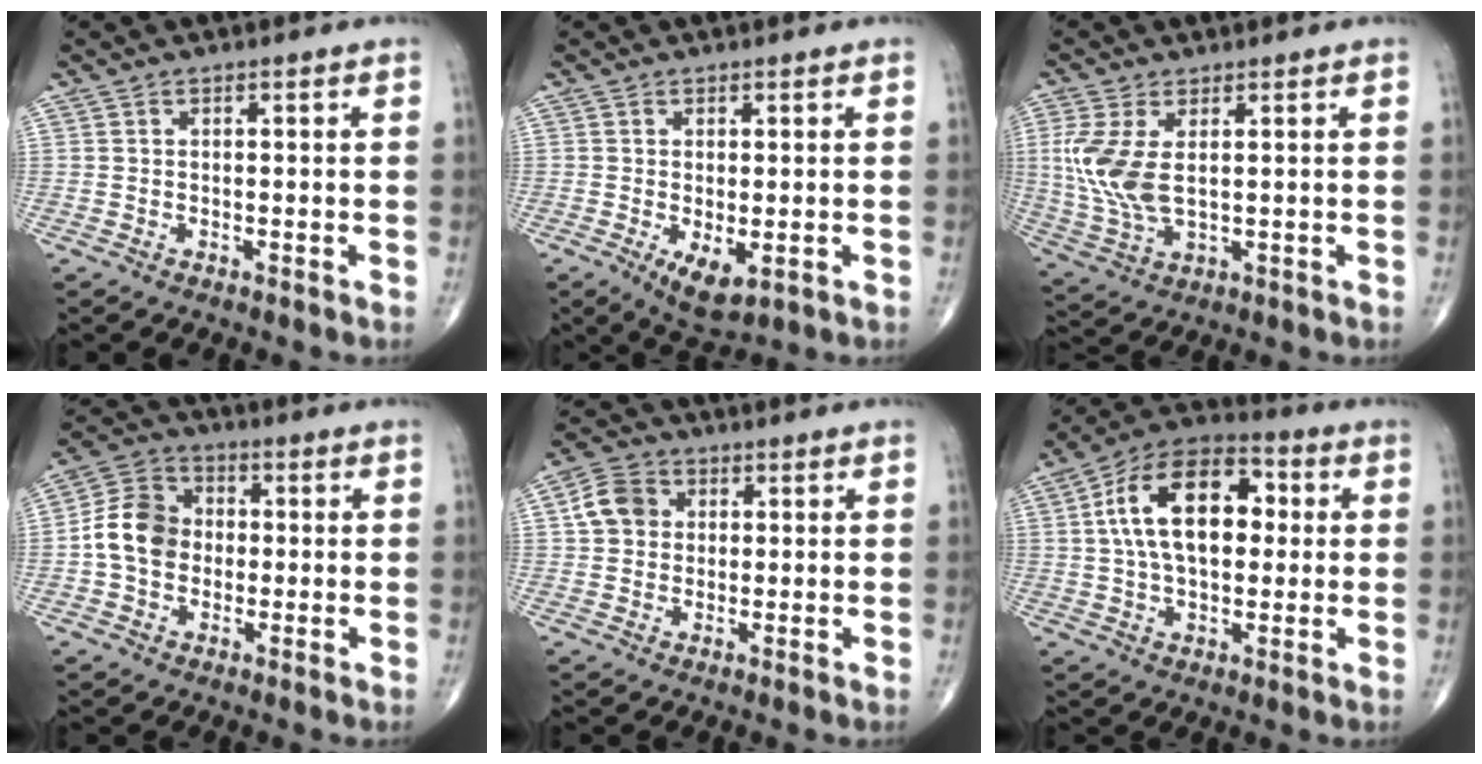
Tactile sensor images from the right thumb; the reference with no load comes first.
{"total": 5.8, "force": [-1.5, 2.7, 4.9], "torque": [-0.080, -0.016, -0.015]}
{"total": 10.0, "force": [1.5, 5.1, 8.5], "torque": [-0.201, -0.007, 0.041]}
{"total": 10.0, "force": [-0.7, 8.1, 5.7], "torque": [-0.091, 0.029, -0.024]}
{"total": 6.6, "force": [1.1, 5.6, 3.2], "torque": [-0.049, 0.010, 0.011]}
{"total": 17.9, "force": [2.8, 10.4, 14.3], "torque": [-0.222, 0.026, 0.039]}